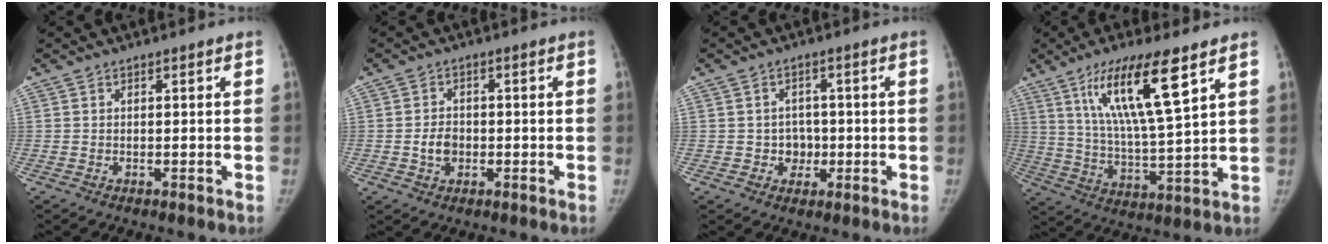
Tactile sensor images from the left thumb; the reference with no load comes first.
{"total": 3.4, "force": [-0.7, 2.6, 2.1], "torque": [-0.027, 0.006, -0.011]}
{"total": 3.6, "force": [-0.6, 3.3, 1.3], "torque": [0.009, 0.008, -0.008]}
{"total": 16.1, "force": [8.3, 2.5, 13.5], "torque": [-0.244, -0.041, 0.156]}